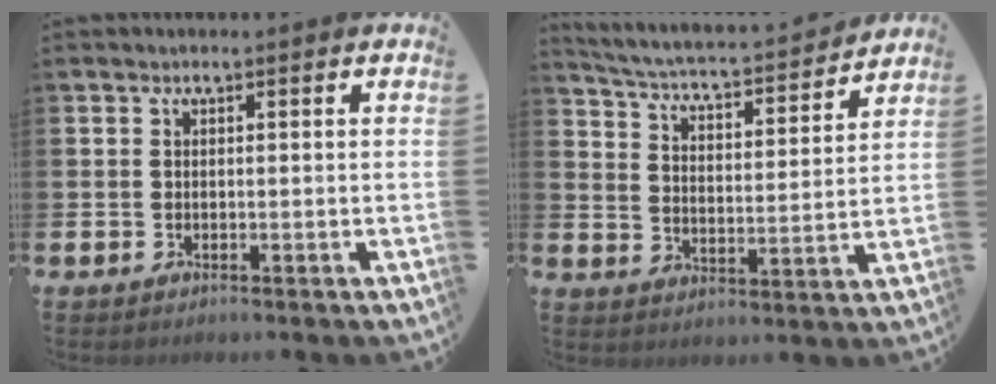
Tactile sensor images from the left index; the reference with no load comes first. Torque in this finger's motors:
{"motor_torque": [0.84, -1.30, 0.08, 0.05]}